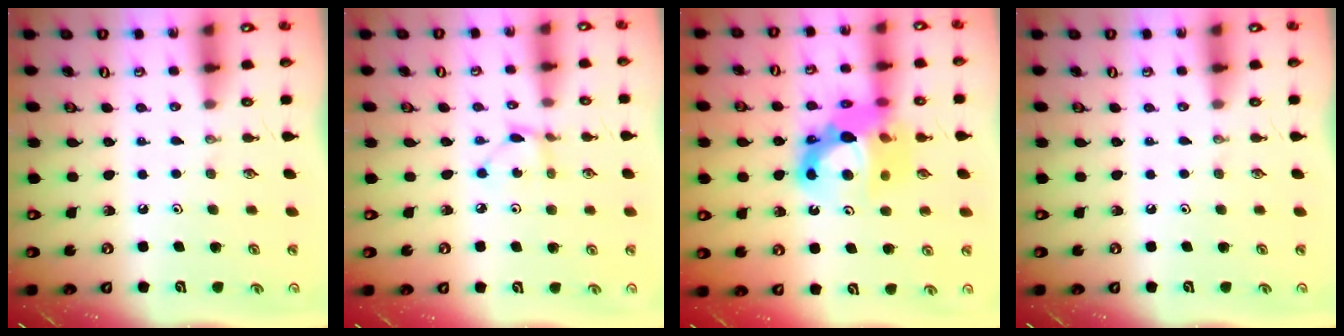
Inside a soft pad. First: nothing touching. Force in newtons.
{"total": 2.6, "press": 2.6, "slide": 0.3}
{"total": 15.1, "press": 15.0, "slide": 1.8}
{"total": 0.0}